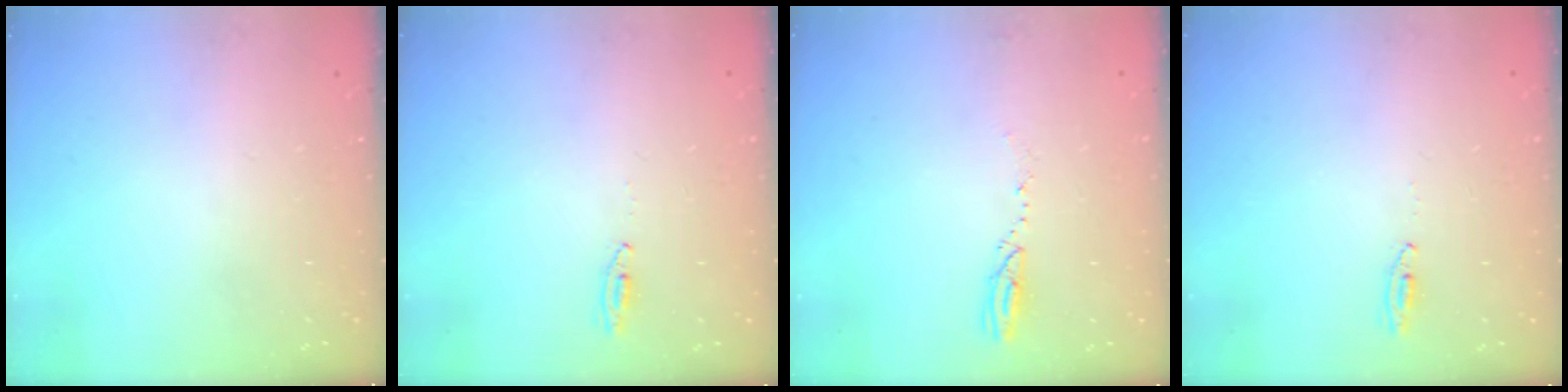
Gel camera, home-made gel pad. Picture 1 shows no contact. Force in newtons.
{"total": 2.9, "press": 2.7, "slide": 1.1}
{"total": 3.4, "press": 3.4, "slide": 0.4}
{"total": 2.9, "press": 2.7, "slide": 1.1}